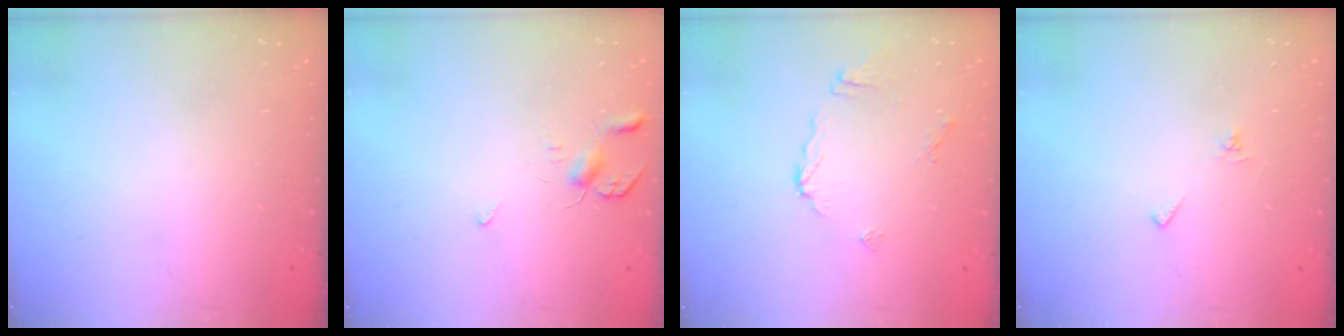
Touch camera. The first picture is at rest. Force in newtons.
{"total": 3.9, "press": 3.8, "slide": 0.7}
{"total": 6.7, "press": 6.7, "slide": 0.5}
{"total": 4.3, "press": 4.3, "slide": 0.4}